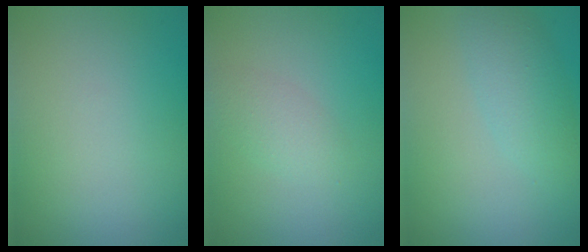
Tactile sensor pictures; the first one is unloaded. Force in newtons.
{"total": 1.8, "press": 1.8, "slide": 0.1}
{"total": 2.8, "press": 2.8, "slide": 0.1}